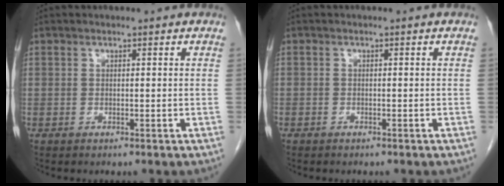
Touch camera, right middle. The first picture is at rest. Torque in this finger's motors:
{"motor_torque": [1.15, -0.99, -0.29, -0.21]}